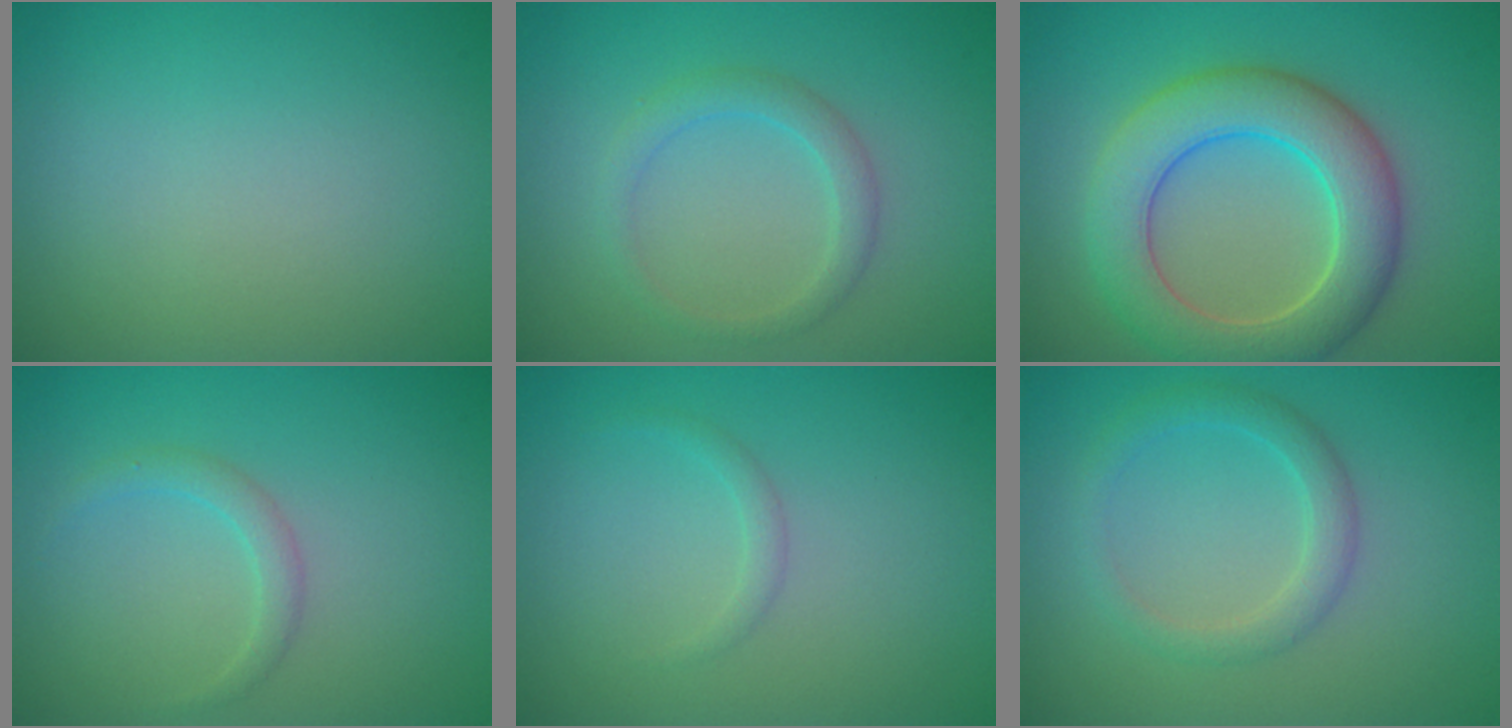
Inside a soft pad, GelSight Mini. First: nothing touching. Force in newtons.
{"total": 2.1, "press": 2.1, "slide": 0.1}
{"total": 7.6, "press": 7.6, "slide": 0.4}
{"total": 1.4, "press": 1.4, "slide": 0.1}
{"total": 0.8, "press": 0.8, "slide": 0.1}
{"total": 2.5, "press": 2.4, "slide": 0.2}